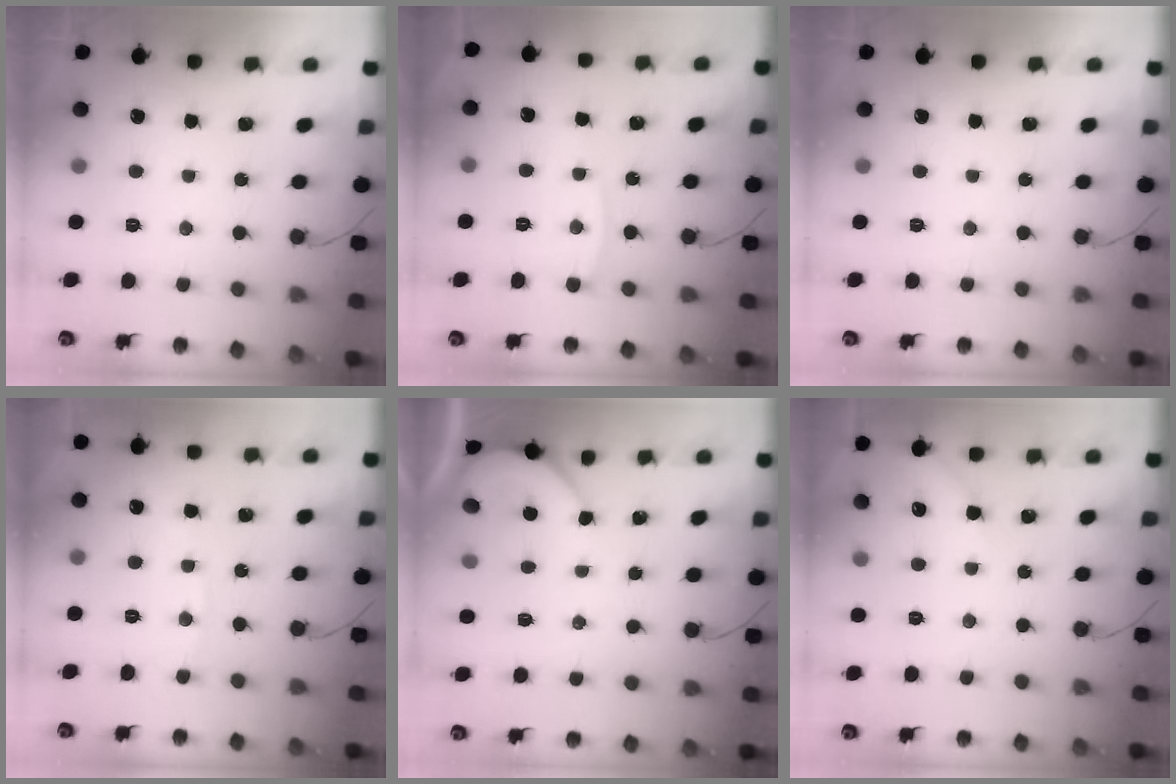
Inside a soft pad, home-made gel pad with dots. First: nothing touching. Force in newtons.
{"total": 3.2, "press": 3.2, "slide": 0.4}
{"total": 0.0}
{"total": 3.0, "press": 2.9, "slide": 0.4}
{"total": 1.7, "press": 1.6, "slide": 0.4}
{"total": 2.9, "press": 2.8, "slide": 0.4}